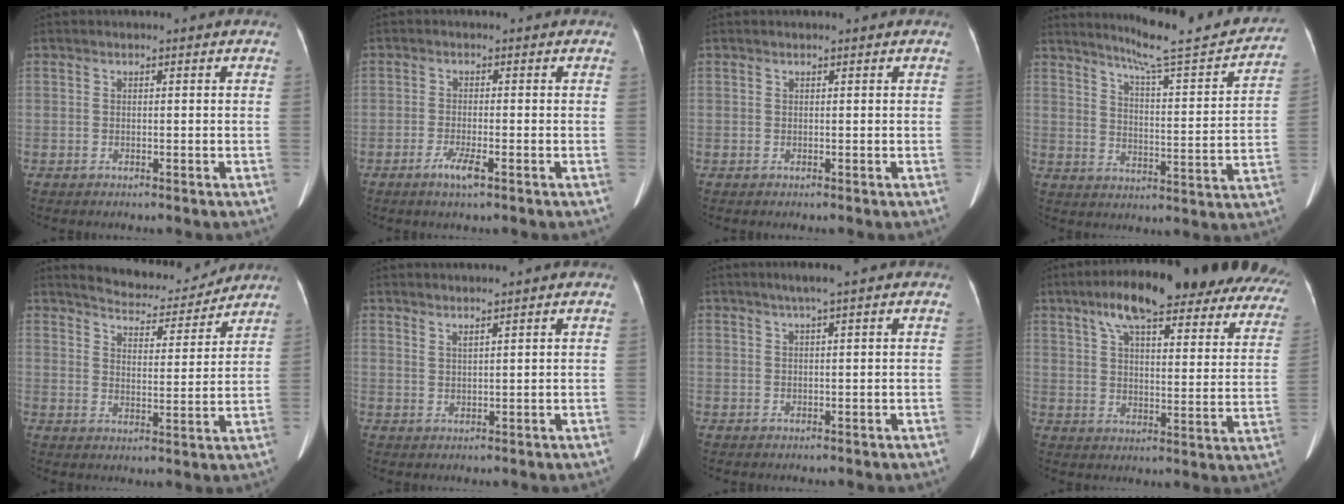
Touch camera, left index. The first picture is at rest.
{"total": 2.7, "force": [-1.6, 0.2, 2.2], "torque": [-0.048, -0.006, -0.031]}
{"total": 0.0}
{"total": 18.0, "force": [16.4, 0.9, 7.4], "torque": [-0.106, -0.039, 0.213]}
{"total": 10.3, "force": [9.9, 1.9, 2.2], "torque": [-0.035, 0.000, 0.144]}
{"total": 1.7, "force": [1.4, -0.5, 0.7], "torque": [-0.016, -0.009, 0.031]}
{"total": 2.2, "force": [1.3, -0.4, 1.7], "torque": [-0.035, 0.007, 0.025]}
{"total": 29.9, "force": [23.5, 6.5, 17.4], "torque": [-0.230, 0.006, 0.286]}